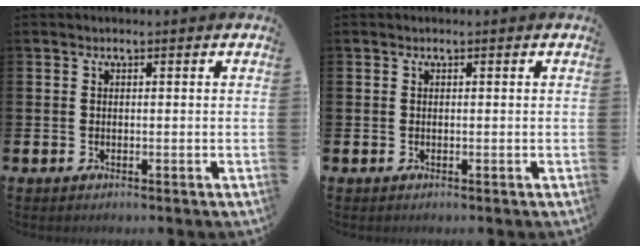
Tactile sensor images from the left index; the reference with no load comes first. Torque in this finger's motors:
{"motor_torque": [0.00, 0.00, 0.00, 0.01]}